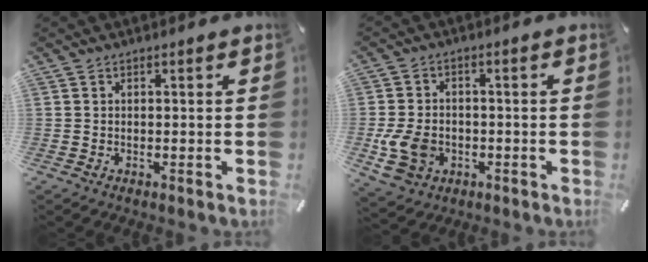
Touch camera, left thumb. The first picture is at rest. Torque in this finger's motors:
{"motor_torque": [1.67, 2.44, 0.29, 0.25, 0.40]}